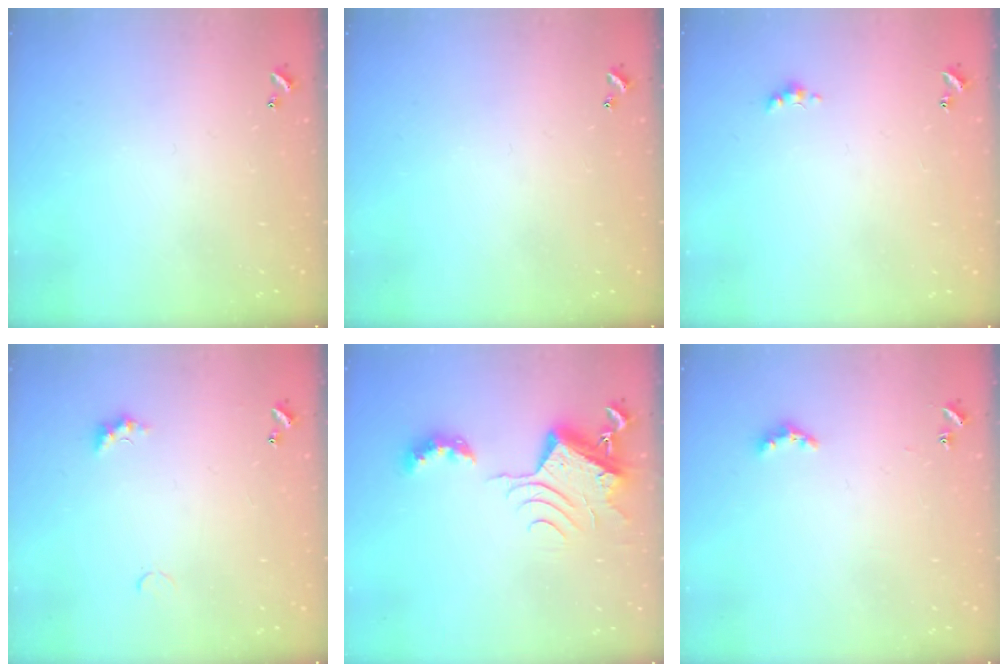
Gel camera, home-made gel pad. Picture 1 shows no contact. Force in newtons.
{"total": 0.0}
{"total": 1.4, "press": 1.3, "slide": 0.4}
{"total": 2.6, "press": 2.5, "slide": 0.7}
{"total": 9.7, "press": 9.6, "slide": 1.0}
{"total": 3.6, "press": 3.5, "slide": 0.5}